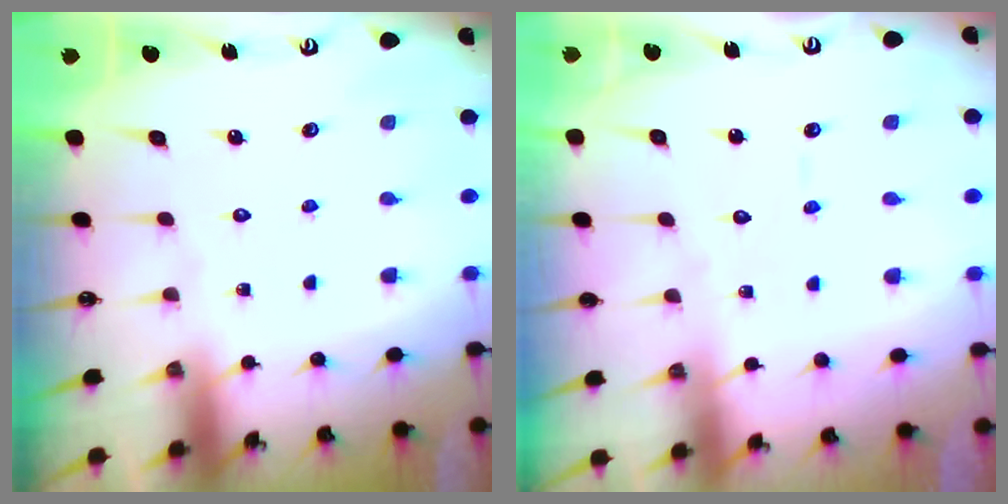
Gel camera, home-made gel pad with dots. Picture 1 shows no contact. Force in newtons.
{"total": 3.3, "press": 3.3, "slide": 0.4}